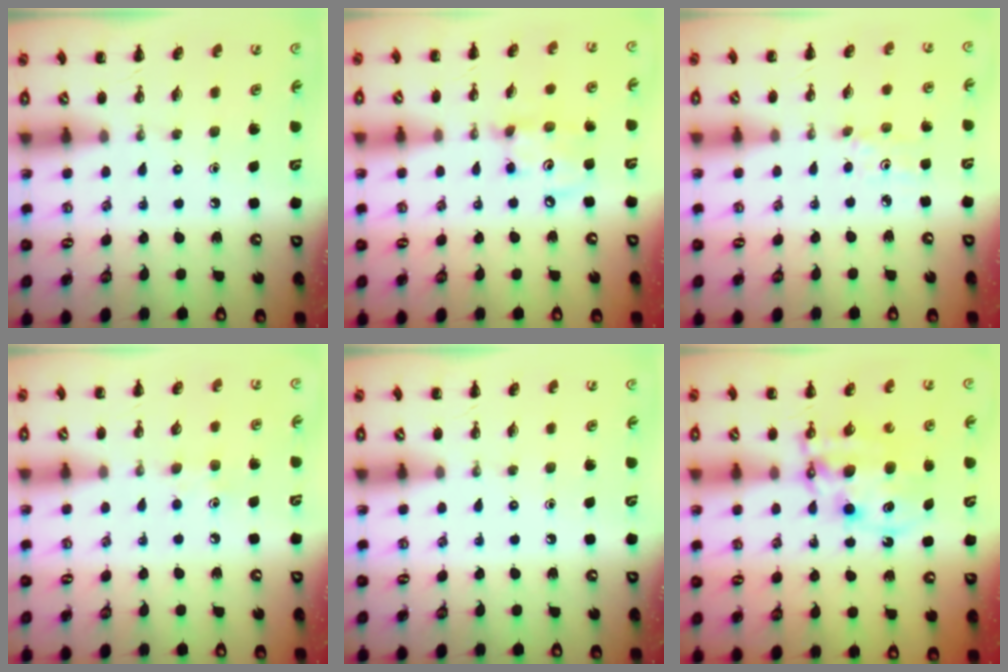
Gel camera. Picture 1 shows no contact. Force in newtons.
{"total": 6.7, "press": 6.7, "slide": 0.6}
{"total": 3.2, "press": 3.0, "slide": 1.1}
{"total": 5.1, "press": 4.8, "slide": 1.6}
{"total": 0.0}
{"total": 10.5, "press": 10.2, "slide": 2.6}